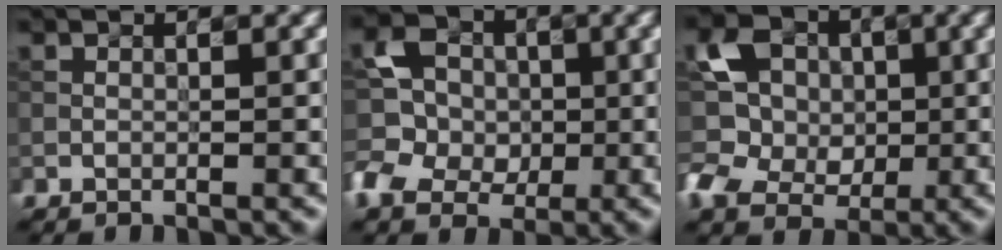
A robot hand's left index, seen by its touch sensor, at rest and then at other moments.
{"total": 4.9, "force": [-1.4, 4.3, 1.7], "torque": [-0.034, 0.012, -0.033]}
{"total": 5.1, "force": [0.3, 4.6, 2.2], "torque": [-0.042, 0.011, 0.000]}